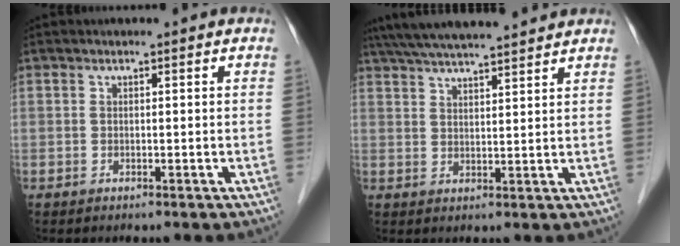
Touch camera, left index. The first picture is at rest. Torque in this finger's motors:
{"motor_torque": [0.12, -0.39, 0.65, 0.16]}